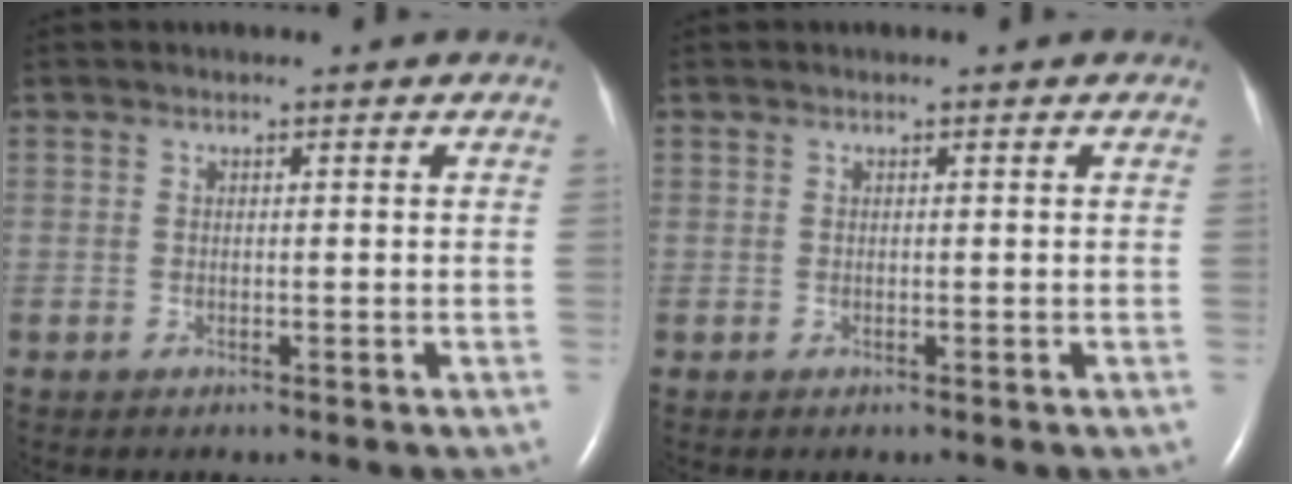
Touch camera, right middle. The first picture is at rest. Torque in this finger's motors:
{"motor_torque": [0.10, -0.12, 0.00, 0.00]}